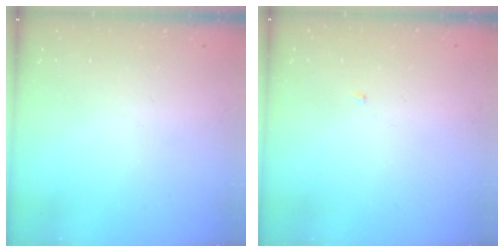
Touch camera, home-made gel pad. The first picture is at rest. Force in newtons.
{"total": 1.8, "press": 1.8, "slide": 0.2}